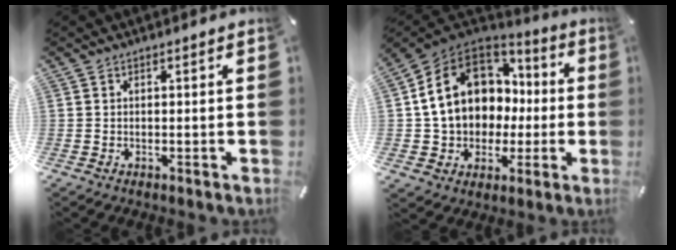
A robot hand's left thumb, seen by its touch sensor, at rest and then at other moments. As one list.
[{"total": 14.5, "force": [1.9, 12.6, 6.9], "torque": [-0.152, -0.007, 0.044]}]